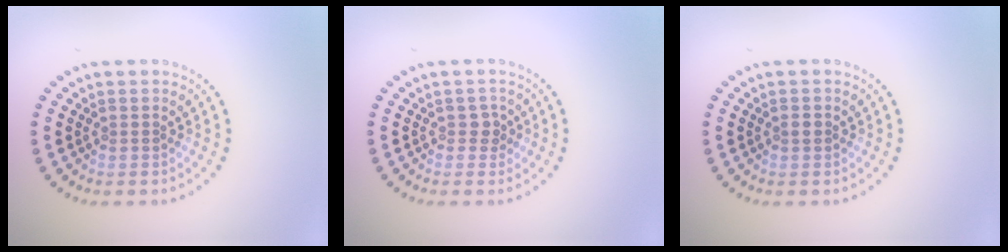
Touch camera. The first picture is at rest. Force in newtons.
{"total": 1.1, "press": 1.0, "slide": 0.4}
{"total": 0.9, "press": 0.9, "slide": 0.1}